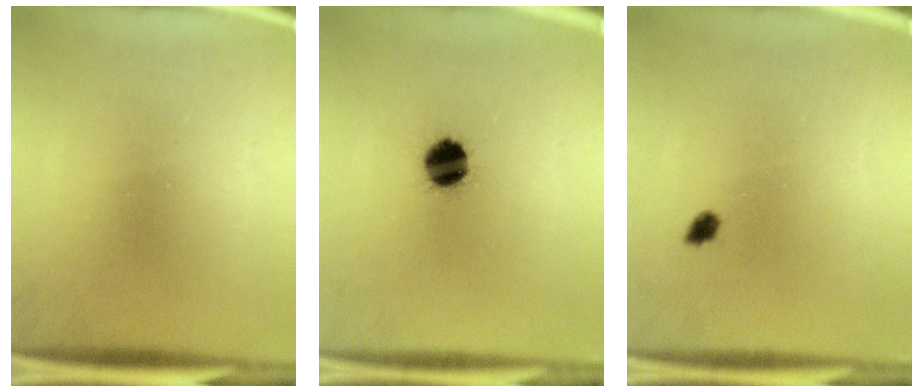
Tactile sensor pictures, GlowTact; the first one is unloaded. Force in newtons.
{"total": 7.9}
{"total": 1.5}